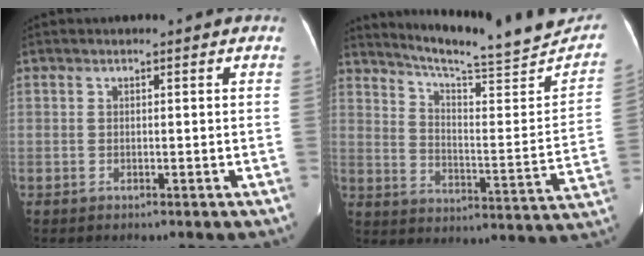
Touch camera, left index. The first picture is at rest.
{"total": 21.1, "force": [19.5, 1.0, 7.8], "torque": [-0.115, -0.064, 0.261]}